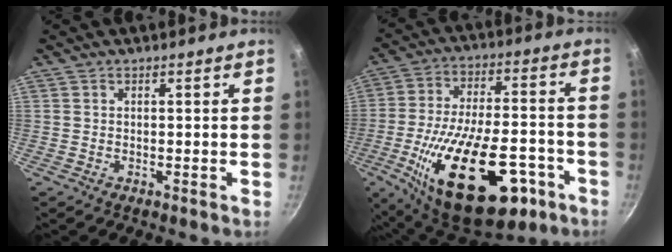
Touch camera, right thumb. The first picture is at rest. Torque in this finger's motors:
{"motor_torque": [2.50, 2.51, 2.46, -0.31, 0.56]}